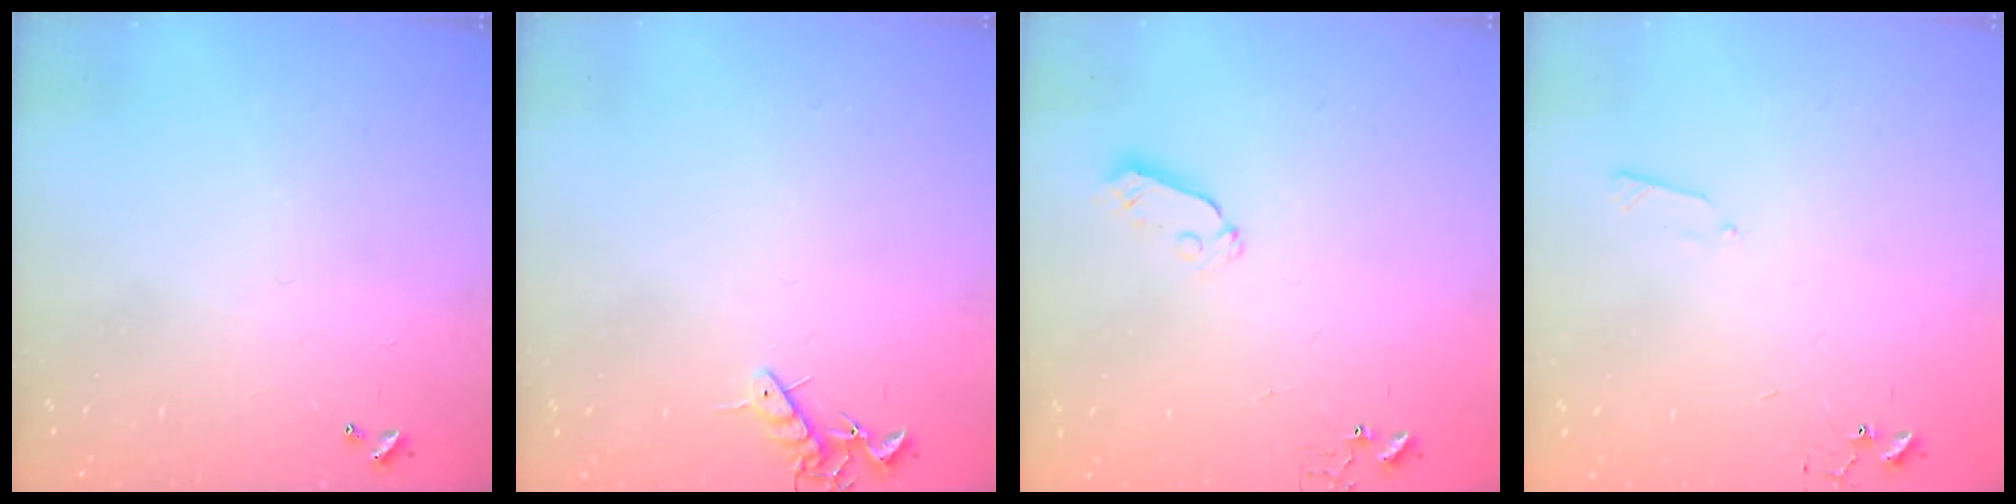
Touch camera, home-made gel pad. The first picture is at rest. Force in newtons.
{"total": 7.4, "press": 7.4, "slide": 0.9}
{"total": 4.1, "press": 4.1, "slide": 0.1}
{"total": 4.1, "press": 4.0, "slide": 0.6}